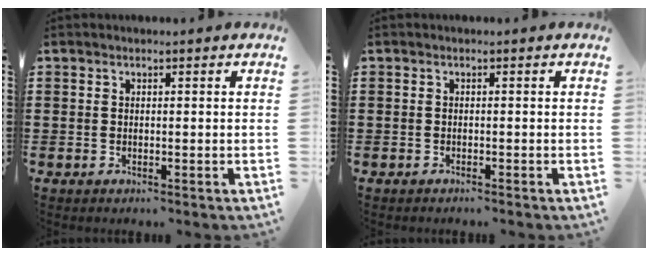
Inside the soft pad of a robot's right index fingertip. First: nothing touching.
{"total": 0.5, "force": [-0.5, 0.0, 0.1], "torque": [-0.004, -0.002, -0.010]}